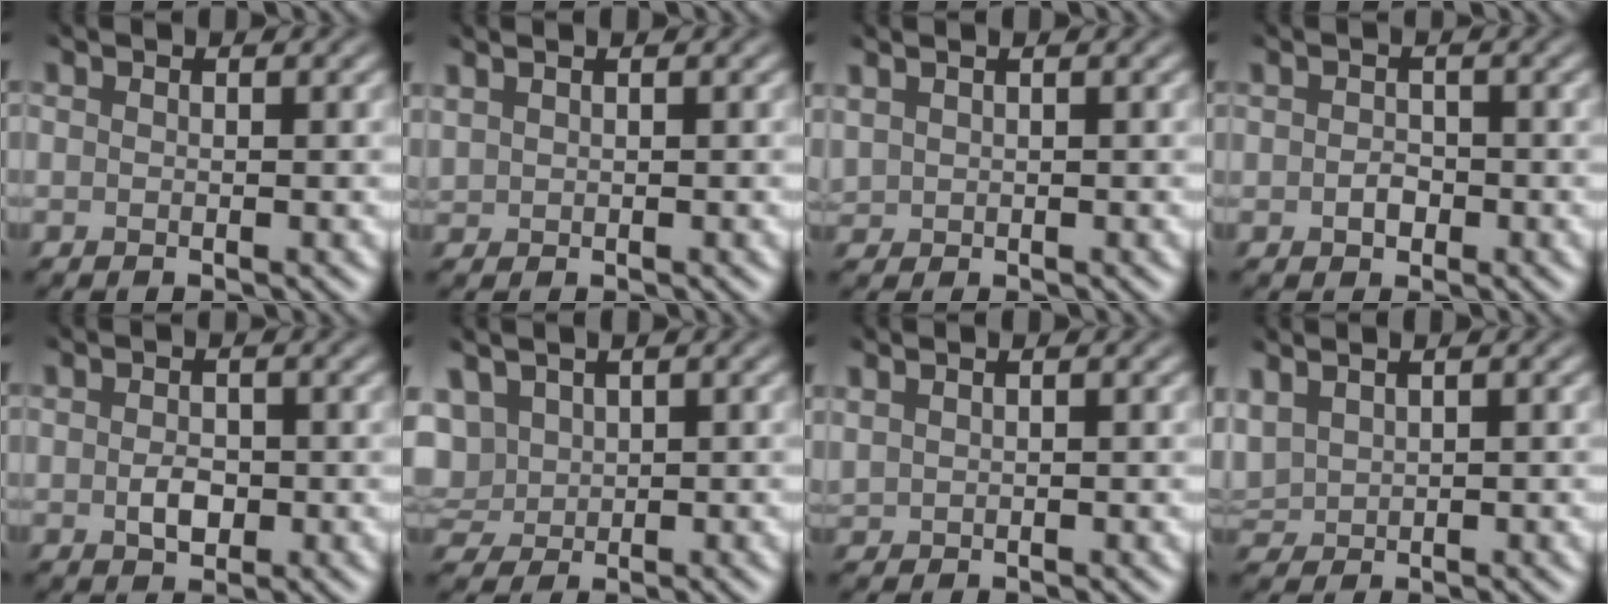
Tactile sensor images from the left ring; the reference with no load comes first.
{"total": 0.9, "force": [0.8, 0.3, 0.3], "torque": [-0.002, 0.001, 0.015]}
{"total": 0.9, "force": [0.8, 0.5, 0.2], "torque": [-0.004, 0.004, 0.021]}
{"total": 1.2, "force": [-0.6, 1.0, 0.3], "torque": [-0.006, -0.001, -0.009]}
{"total": 1.9, "force": [-0.5, 1.4, 1.2], "torque": [-0.023, 0.000, -0.004]}
{"total": 3.4, "force": [1.6, 2.5, 1.8], "torque": [-0.059, 0.008, 0.031]}
{"total": 1.3, "force": [1.0, 0.5, 0.6], "torque": [-0.005, 0.004, 0.011]}
{"total": 1.9, "force": [1.4, 0.9, 1.0], "torque": [-0.029, 0.008, 0.031]}